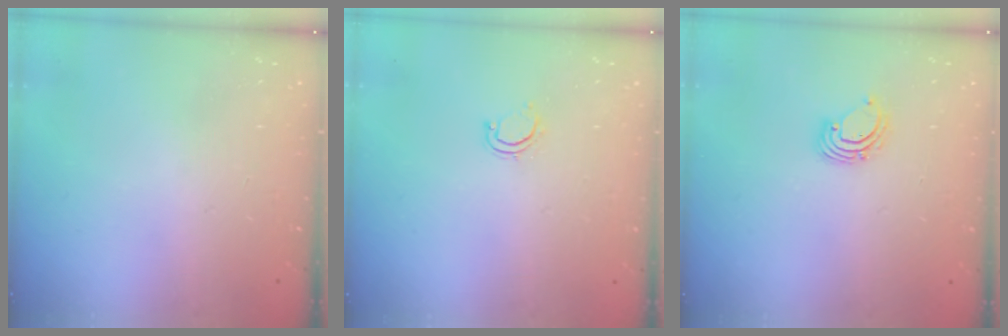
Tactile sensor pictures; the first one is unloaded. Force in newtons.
{"total": 3.4, "press": 3.4, "slide": 0.3}
{"total": 2.6, "press": 2.6, "slide": 0.2}